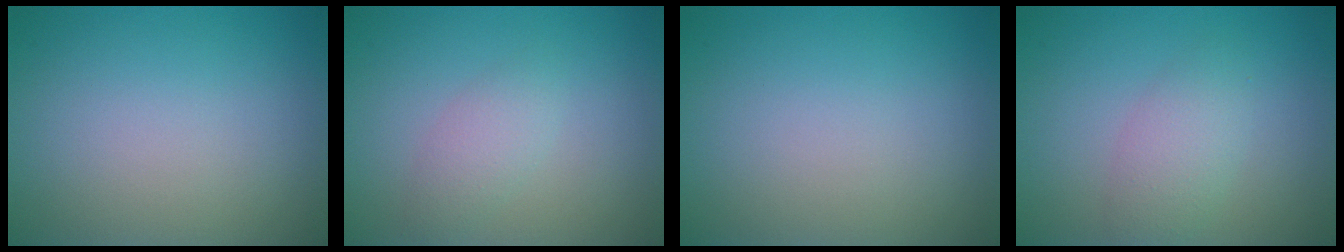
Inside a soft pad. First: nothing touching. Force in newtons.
{"total": 1.8, "press": 1.8, "slide": 0.0}
{"total": 0.0}
{"total": 2.6, "press": 2.6, "slide": 0.0}